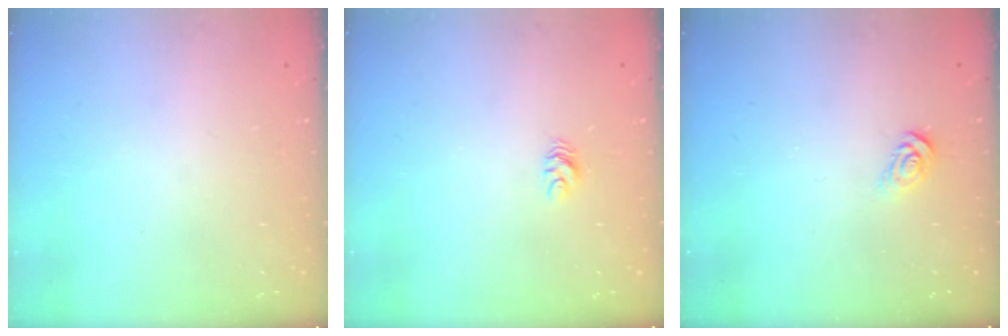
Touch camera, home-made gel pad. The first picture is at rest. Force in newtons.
{"total": 5.0, "press": 5.0, "slide": 0.4}
{"total": 3.7, "press": 3.7, "slide": 0.4}